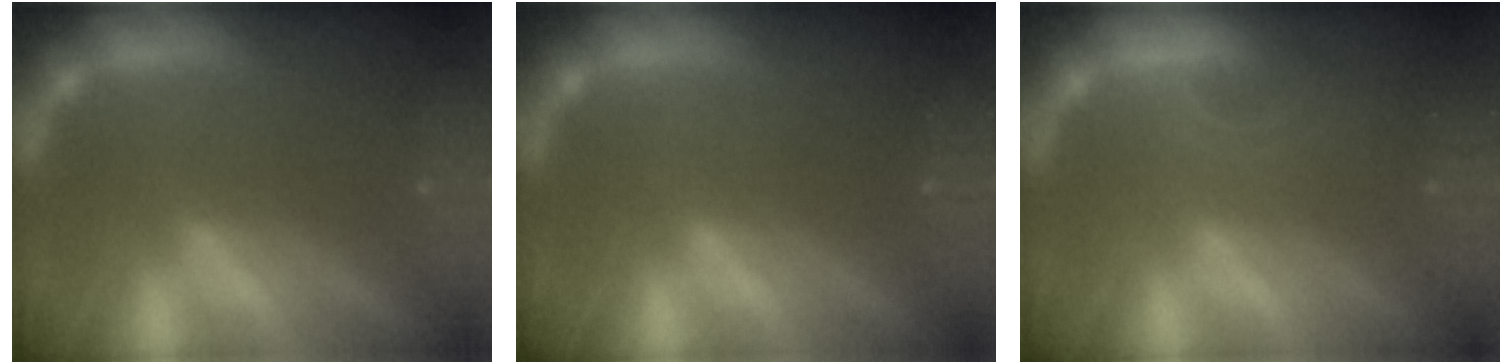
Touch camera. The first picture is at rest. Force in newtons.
{"total": 0.0}
{"total": 2.4}